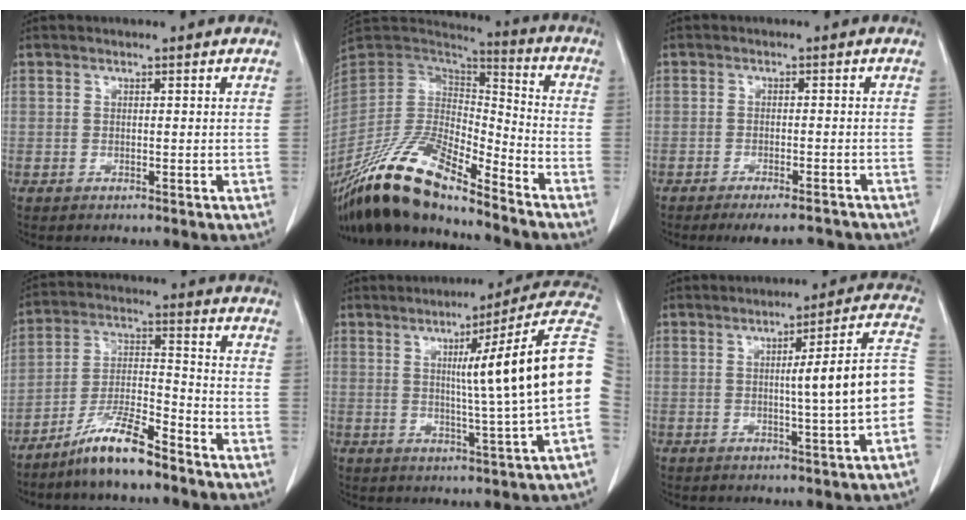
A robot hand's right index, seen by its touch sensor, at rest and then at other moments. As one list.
[{"total": 19.1, "force": [-15.4, 4.1, 10.6], "torque": [-0.213, -0.003, -0.292]}, {"total": 6.8, "force": [-6.2, 1.3, 2.3], "torque": [-0.024, 0.000, -0.084]}, {"total": 9.8, "force": [-7.6, 1.1, 6.0], "torque": [-0.122, -0.007, -0.147]}, {"total": 16.9, "force": [1.7, -2.2, 16.6], "torque": [-0.211, 0.015, 0.013]}, {"total": 11.5, "force": [-1.1, -0.7, 11.4], "torque": [-0.141, 0.019, -0.020]}]